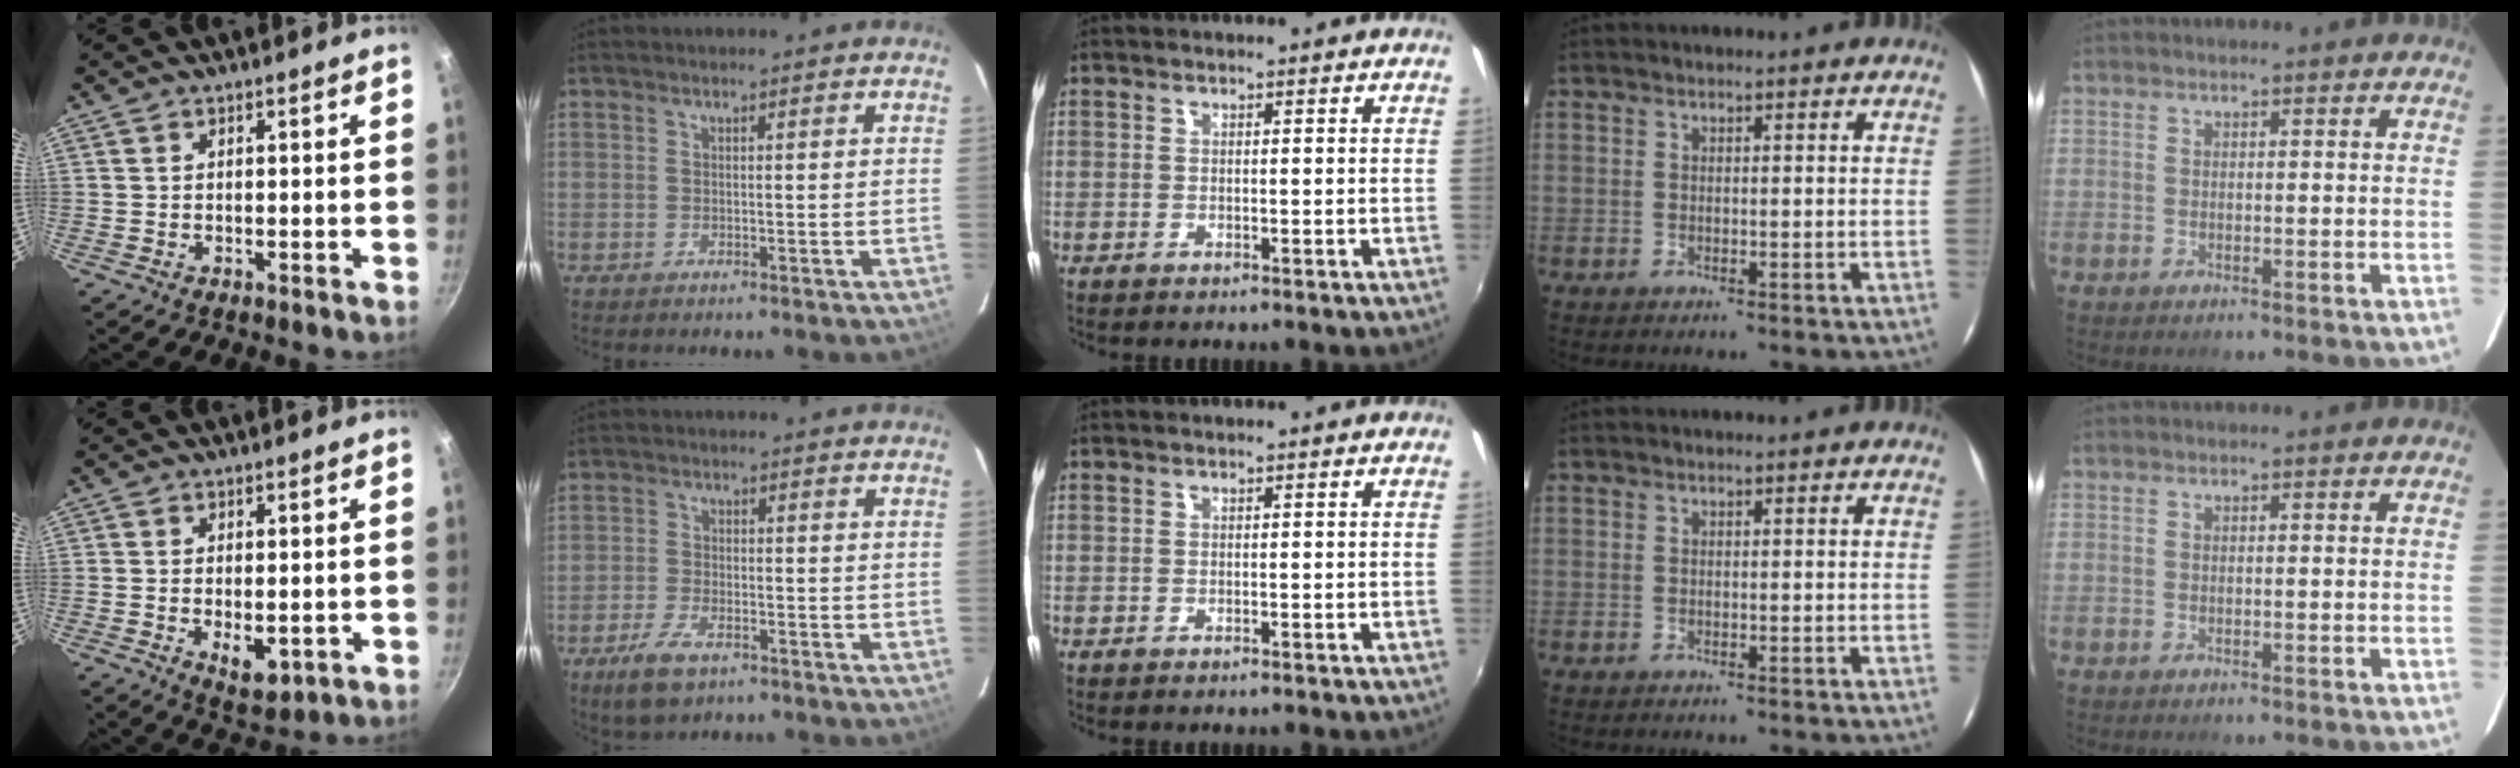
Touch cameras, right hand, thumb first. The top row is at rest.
{"thumb": {"total": 6.1, "force": [-1.3, 3.2, 5.0], "torque": [-0.066, -0.009, -0.010]}, "index": {"total": 7.3, "force": [-4.6, 3.3, 4.6], "torque": [-0.118, -0.012, -0.085]}}